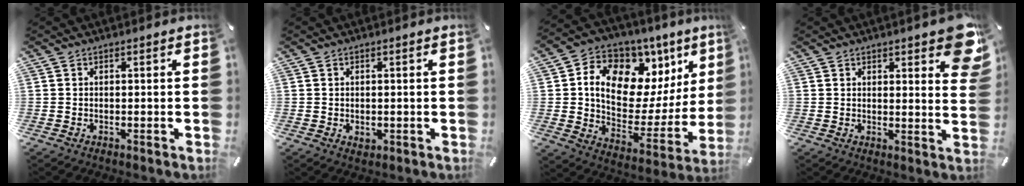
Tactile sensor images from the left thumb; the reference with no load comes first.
{"total": 1.3, "force": [-0.1, 1.2, 0.6], "torque": [-0.012, 0.003, -0.002]}
{"total": 14.7, "force": [6.5, 10.4, 8.1], "torque": [-0.121, -0.055, 0.114]}
{"total": 8.1, "force": [5.3, 3.0, 5.3], "torque": [-0.058, -0.033, 0.088]}